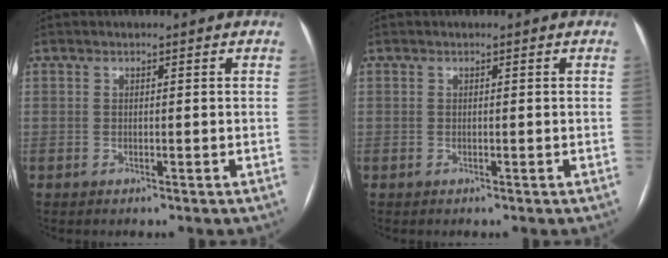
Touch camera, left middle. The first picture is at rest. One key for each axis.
{"total": 0.0}